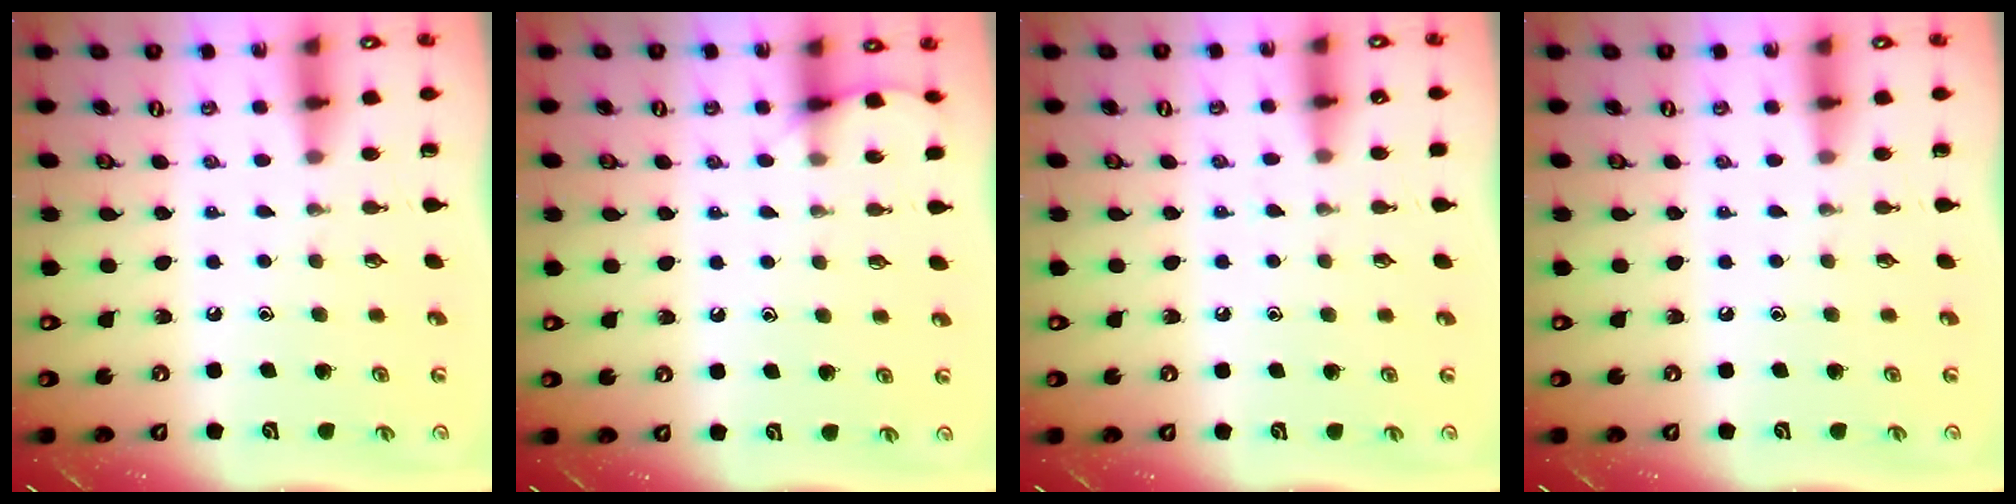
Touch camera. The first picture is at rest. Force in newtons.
{"total": 6.0, "press": 5.9, "slide": 0.7}
{"total": 4.5, "press": 4.4, "slide": 0.7}
{"total": 0.0}